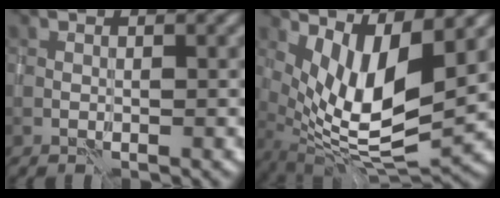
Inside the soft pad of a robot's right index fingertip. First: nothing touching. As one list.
[{"total": 8.8, "force": [2.1, 3.0, 8.1], "torque": [-0.160, -0.014, 0.042]}]